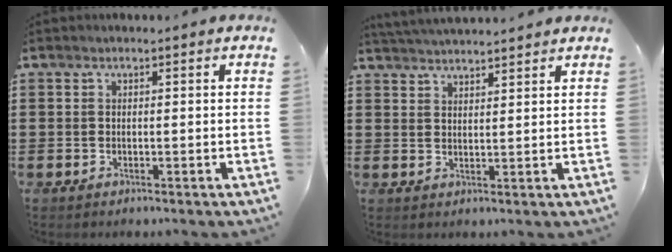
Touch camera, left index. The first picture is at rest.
{"total": 3.1, "force": [3.0, -0.4, 0.3], "torque": [-0.015, -0.009, 0.056]}